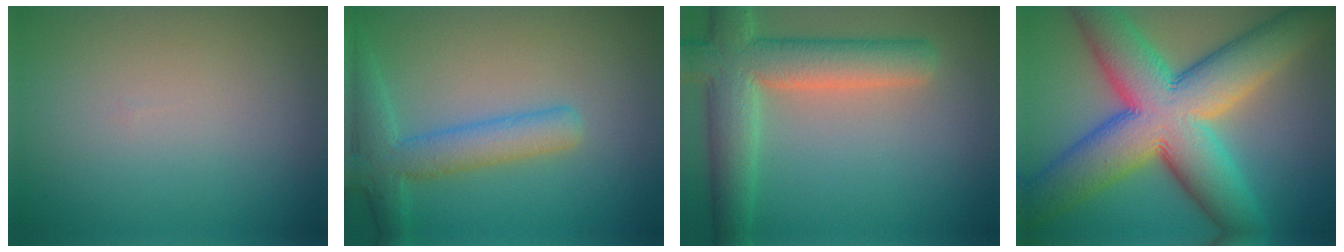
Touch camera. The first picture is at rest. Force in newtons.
{"total": 4.6, "press": 4.6, "slide": 0.2}
{"total": 7.7, "press": 7.7, "slide": 0.7}
{"total": 14.9, "press": 14.9, "slide": 0.8}